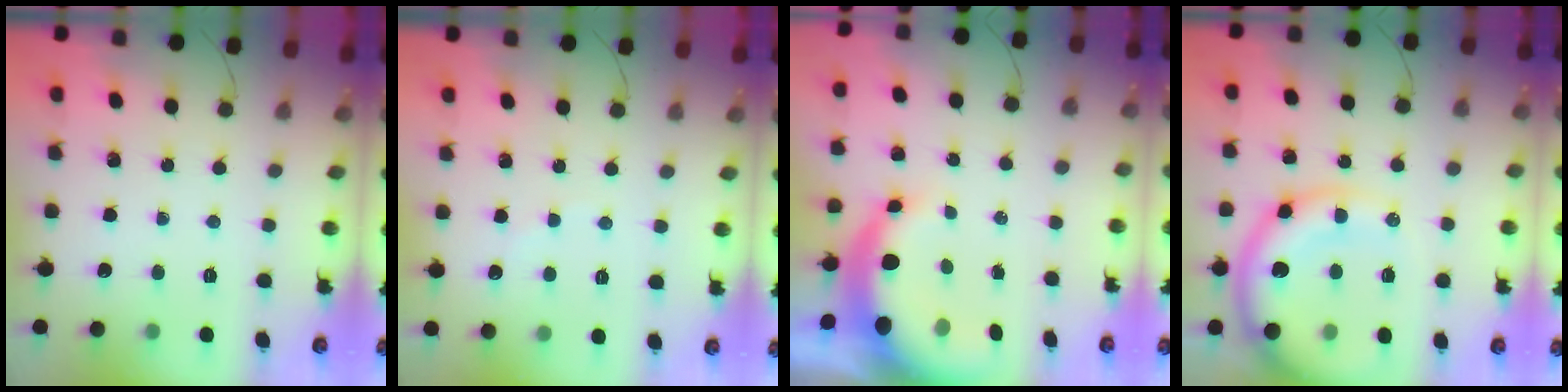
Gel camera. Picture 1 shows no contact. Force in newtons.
{"total": 4.0, "press": 3.9, "slide": 0.8}
{"total": 9.5, "press": 9.4, "slide": 1.8}
{"total": 15.3, "press": 14.8, "slide": 3.8}